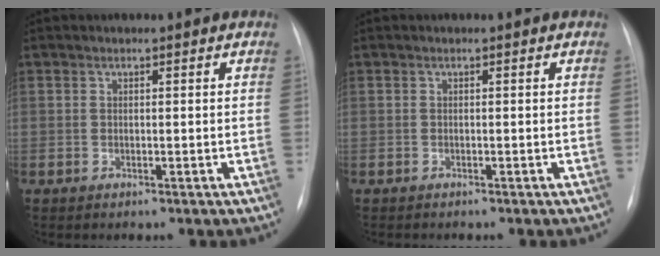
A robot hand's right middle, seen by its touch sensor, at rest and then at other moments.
{"total": 0.8, "force": [-0.7, 0.1, 0.4], "torque": [-0.010, -0.004, -0.008]}